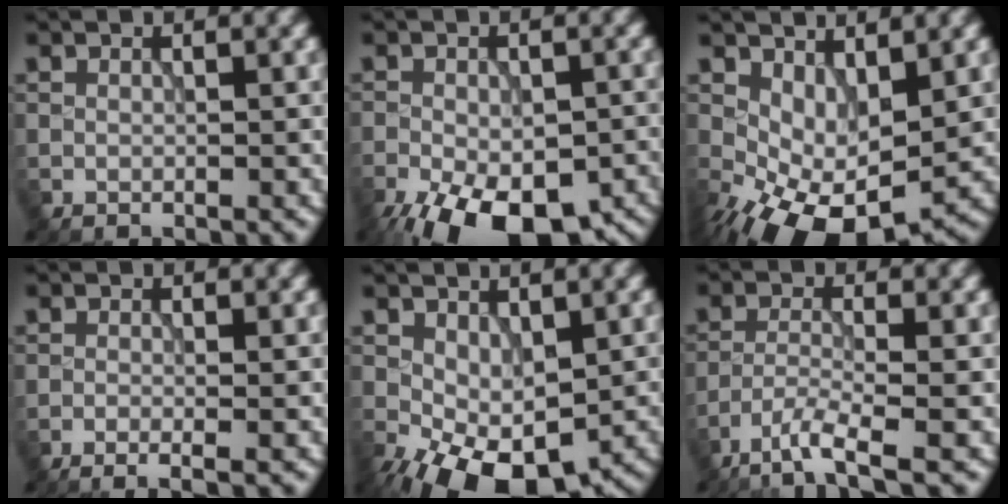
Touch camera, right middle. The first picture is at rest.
{"total": 14.9, "force": [-9.7, 6.7, 9.1], "torque": [-0.145, -0.045, -0.133]}
{"total": 8.7, "force": [-1.7, 4.8, 7.1], "torque": [-0.134, -0.017, -0.015]}
{"total": 2.0, "force": [-0.9, 0.6, 1.7], "torque": [-0.019, -0.005, -0.022]}
{"total": 7.9, "force": [-2.9, 4.2, 6.1], "torque": [-0.124, -0.018, -0.036]}
{"total": 4.0, "force": [-2.8, 0.5, 2.8], "torque": [-0.054, -0.004, -0.064]}